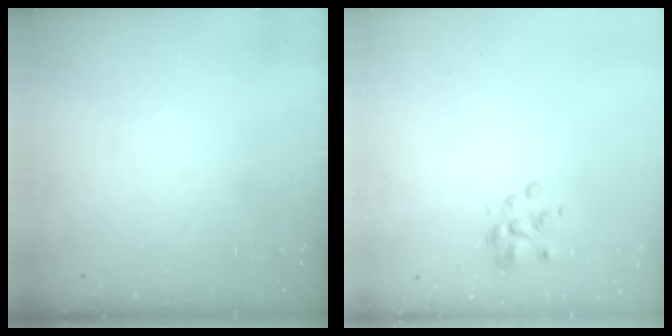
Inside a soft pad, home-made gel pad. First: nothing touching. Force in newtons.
{"total": 2.6, "press": 2.5, "slide": 0.8}